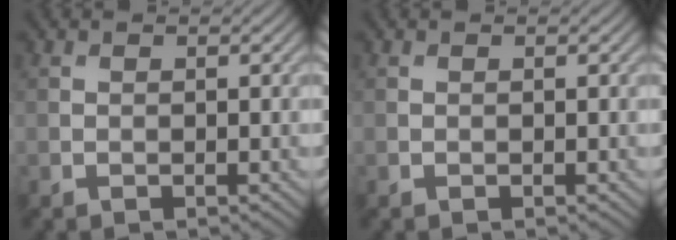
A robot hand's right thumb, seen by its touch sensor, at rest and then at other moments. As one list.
[{"total": 0.0}]